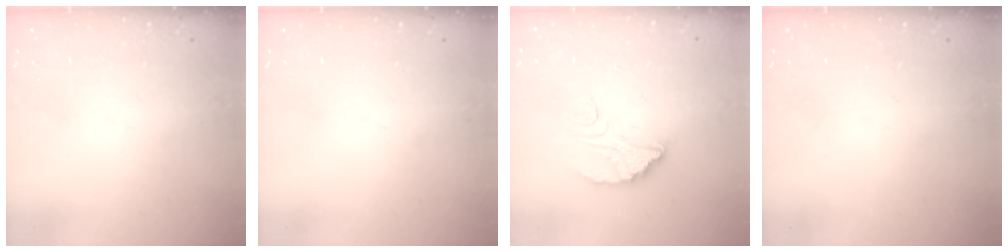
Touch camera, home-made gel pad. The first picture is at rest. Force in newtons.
{"total": 0.0}
{"total": 7.2, "press": 7.2, "slide": 0.6}
{"total": 0.0}